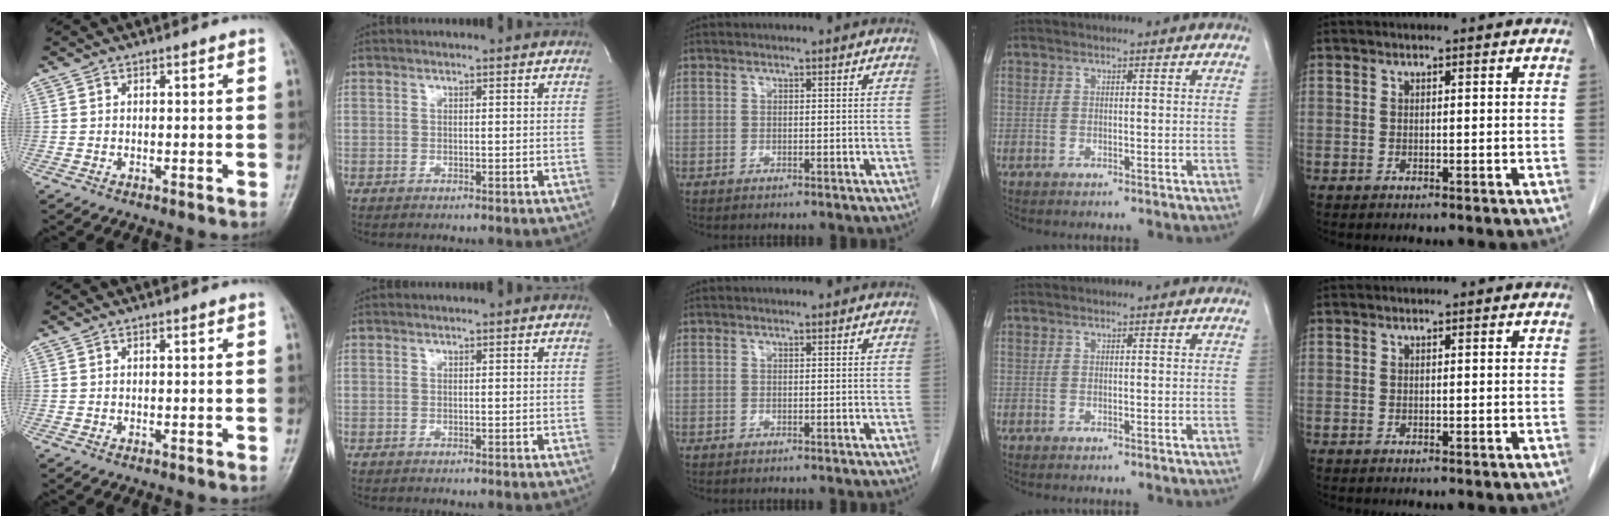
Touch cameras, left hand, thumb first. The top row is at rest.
{}